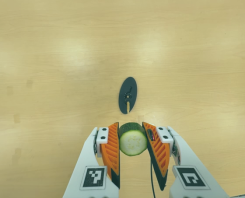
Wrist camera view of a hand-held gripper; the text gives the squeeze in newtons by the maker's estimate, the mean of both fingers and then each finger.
{"total": 10.7, "left": 9.7, "right": 11.7}